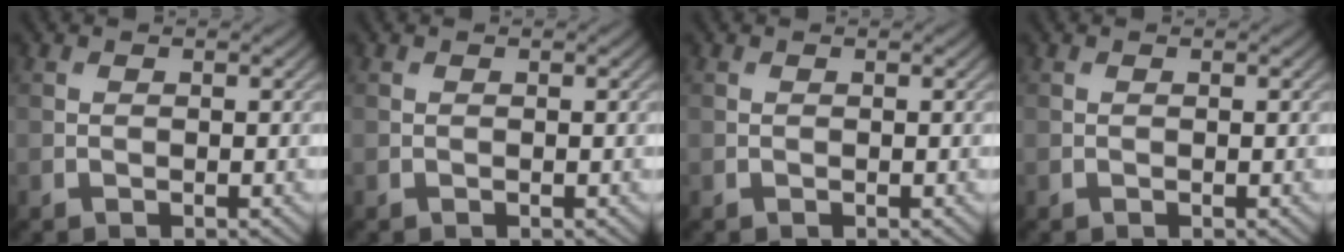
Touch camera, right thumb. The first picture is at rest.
{"total": 0.0}
{"total": 0.0}
{"total": 0.0}